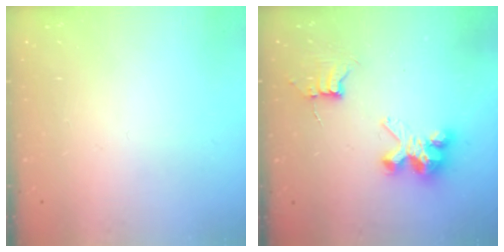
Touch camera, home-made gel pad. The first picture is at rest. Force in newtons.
{"total": 8.7, "press": 8.7, "slide": 0.6}